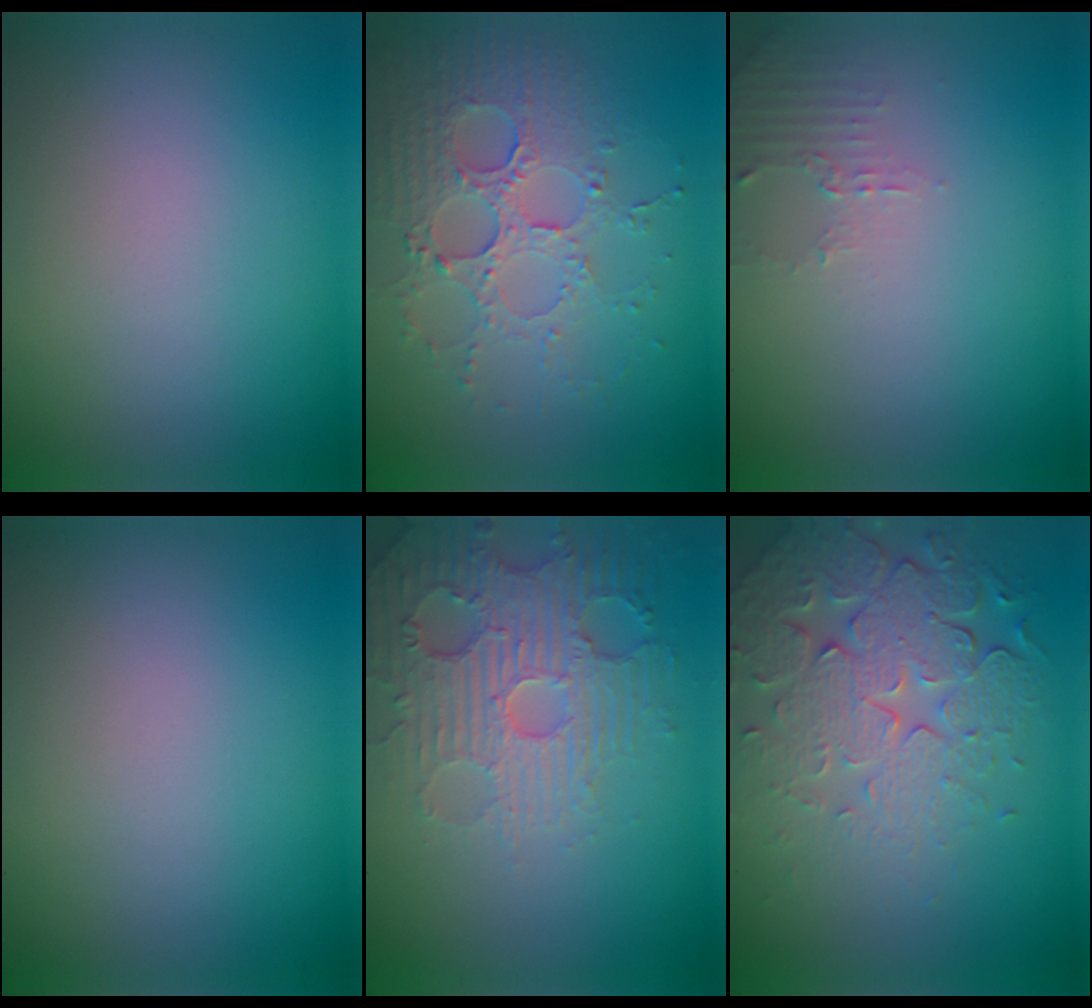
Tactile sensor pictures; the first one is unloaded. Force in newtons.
{"total": 3.9, "press": 3.6, "slide": 1.4}
{"total": 1.4, "press": 1.4, "slide": 0.4}
{"total": 0.0}
{"total": 4.9, "press": 4.4, "slide": 2.3}
{"total": 7.4, "press": 5.4, "slide": 5.1}